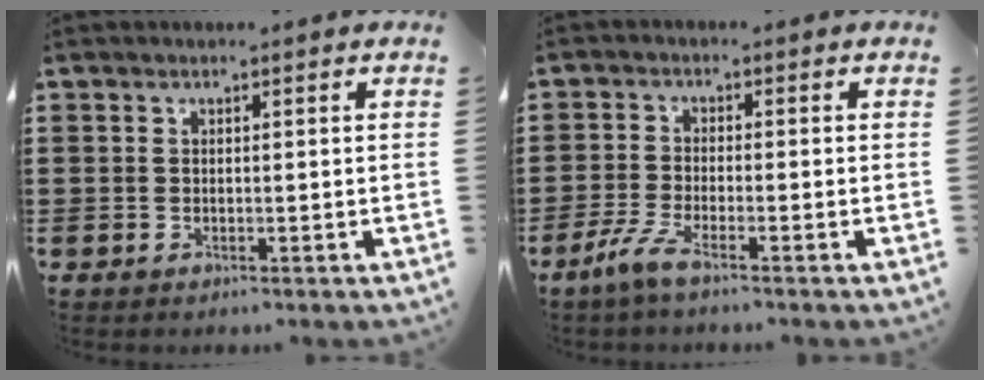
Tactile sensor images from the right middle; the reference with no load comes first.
{"total": 4.0, "force": [-2.6, 0.3, 3.0], "torque": [-0.075, -0.012, -0.053]}